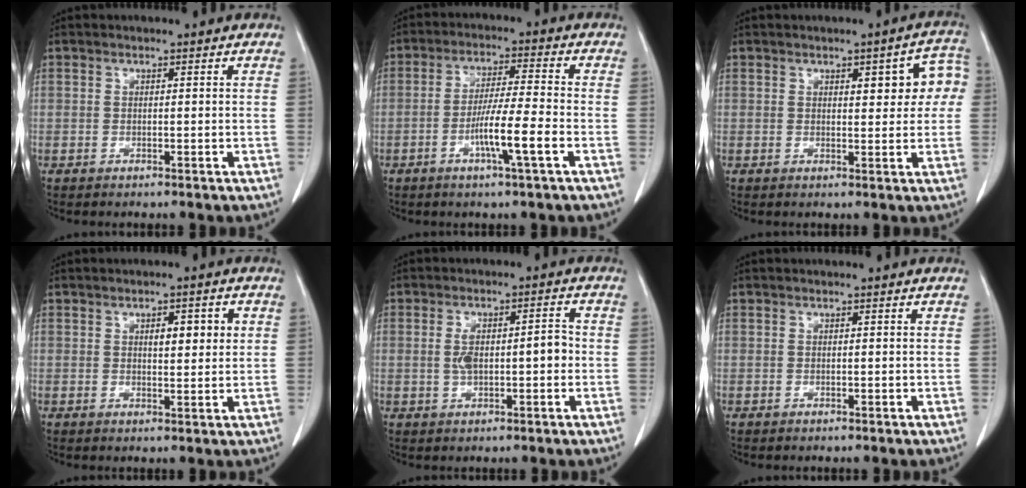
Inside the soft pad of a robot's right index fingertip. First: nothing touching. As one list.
[{"total": 8.0, "force": [-3.0, -0.4, 7.4], "torque": [-0.133, -0.004, -0.056]}, {"total": 6.4, "force": [1.6, 2.3, 5.7], "torque": [-0.059, 0.022, 0.016]}, {"total": 4.0, "force": [1.2, 1.3, 3.6], "torque": [-0.057, 0.002, 0.017]}, {"total": 6.1, "force": [-0.3, 2.2, 5.6], "torque": [-0.103, 0.019, -0.003]}, {"total": 0.0}]